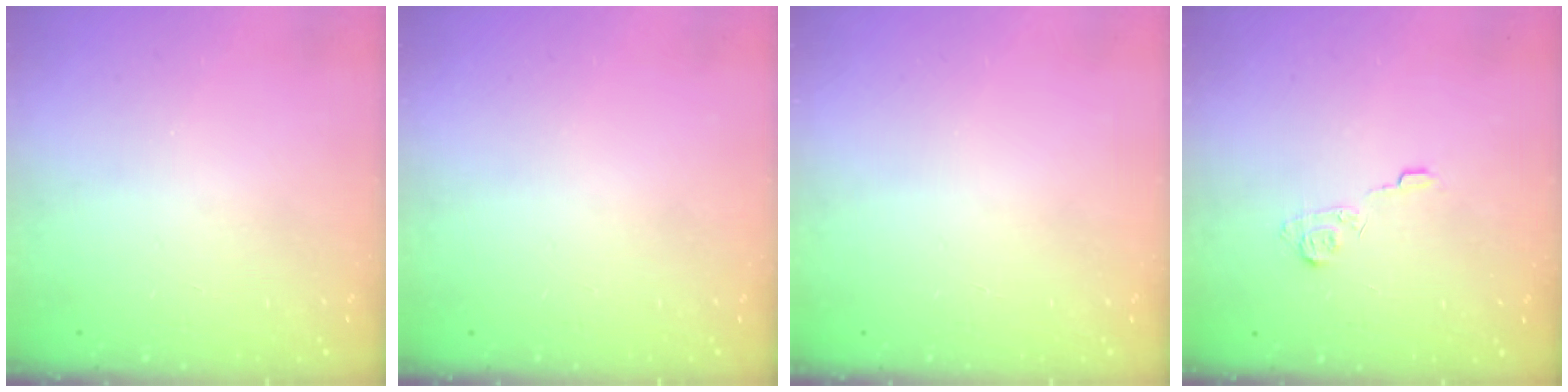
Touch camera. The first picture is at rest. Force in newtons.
{"total": 0.0}
{"total": 0.0}
{"total": 6.2, "press": 6.2, "slide": 0.5}